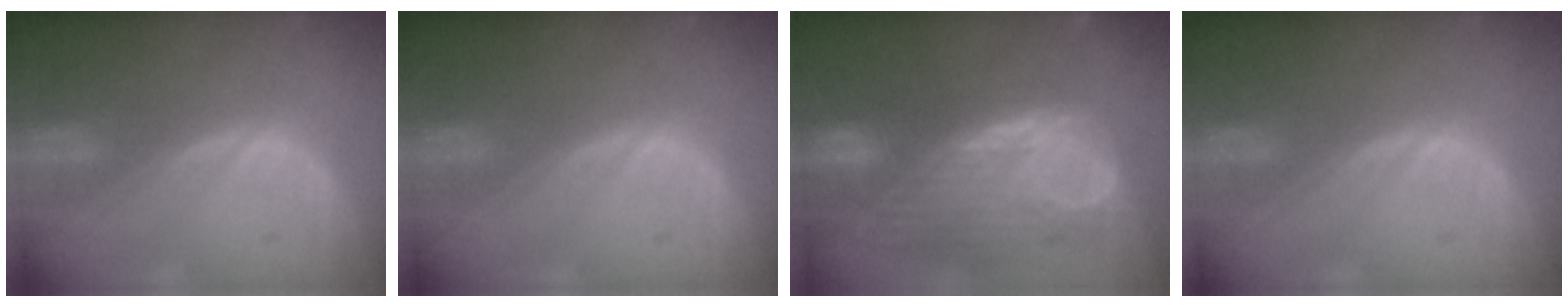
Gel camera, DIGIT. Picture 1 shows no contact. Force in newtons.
{"total": 0.0}
{"total": 11.8, "press": 10.6, "slide": 5.1}
{"total": 0.0}